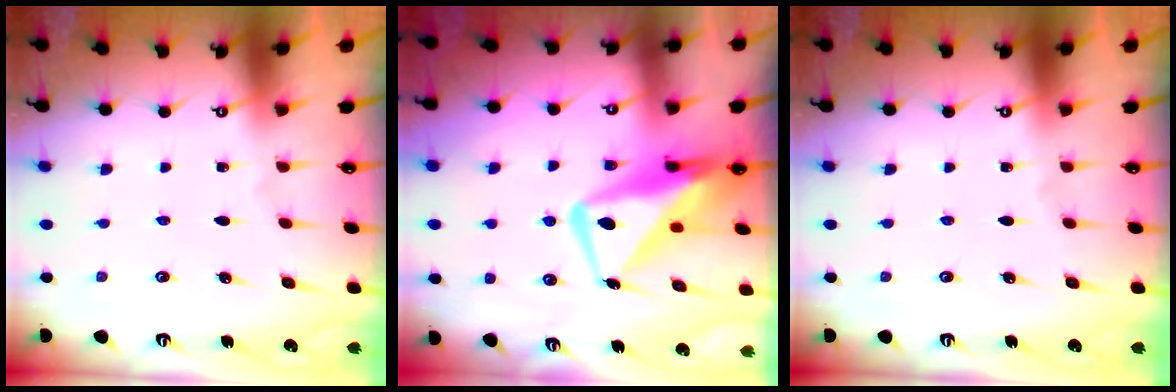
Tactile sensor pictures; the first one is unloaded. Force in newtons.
{"total": 14.7, "press": 14.6, "slide": 1.8}
{"total": 0.0}